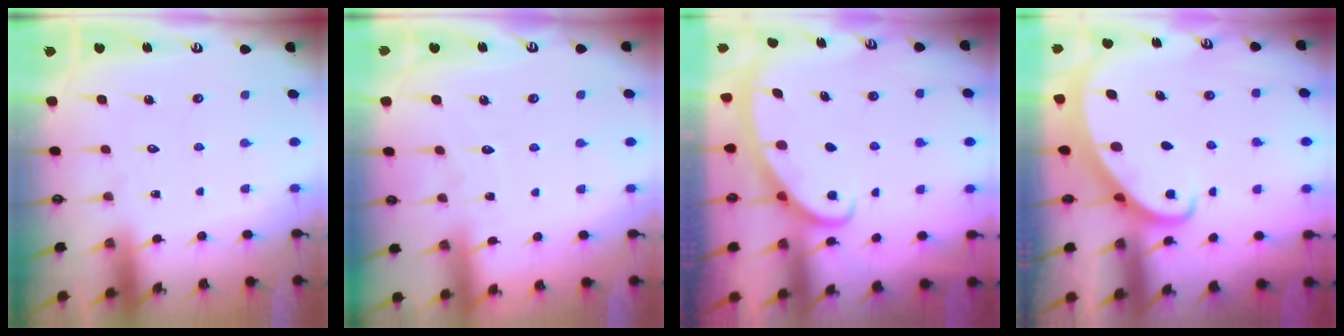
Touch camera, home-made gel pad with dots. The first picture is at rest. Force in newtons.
{"total": 2.8, "press": 2.7, "slide": 0.4}
{"total": 2.8, "press": 2.8, "slide": 0.4}
{"total": 2.7, "press": 2.7, "slide": 0.2}